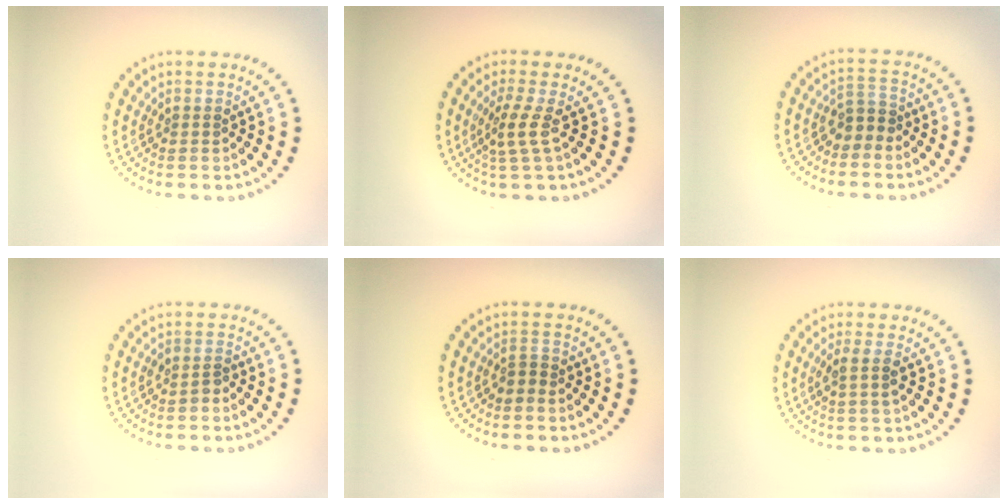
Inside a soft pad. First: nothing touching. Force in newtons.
{"total": 2.3, "press": 1.5, "slide": 1.7}
{"total": 2.0, "press": 1.8, "slide": 1.0}
{"total": 1.1, "press": 0.8, "slide": 0.7}
{"total": 1.2, "press": 0.8, "slide": 0.8}
{"total": 1.8, "press": 1.5, "slide": 0.9}